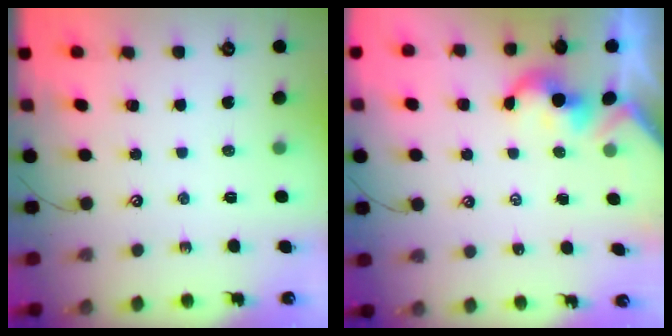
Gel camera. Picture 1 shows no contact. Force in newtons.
{"total": 1.7, "press": 1.6, "slide": 0.2}